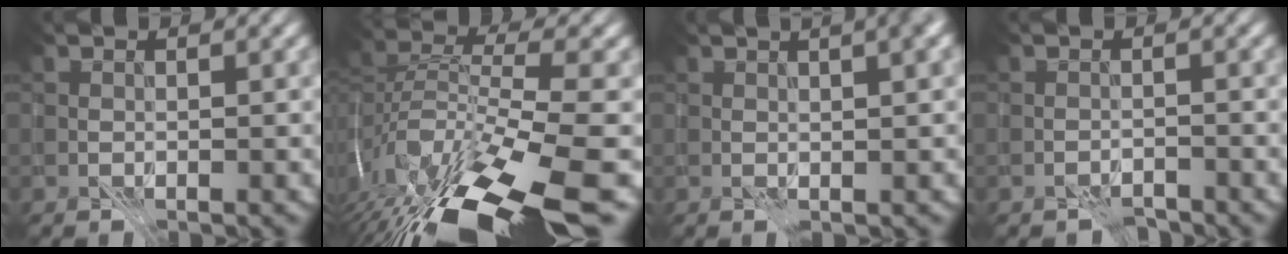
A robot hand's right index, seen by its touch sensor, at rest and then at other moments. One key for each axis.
{"total": 12.7, "fx": -8.0, "fy": 4.0, "fz": 9.0, "tx": -0.179, "ty": 0.003, "tz": -0.127}
{"total": 5.8, "fx": 2.1, "fy": 2.5, "fz": 4.8, "tx": -0.024, "ty": 0.034, "tz": -0.004}
{"total": 1.5, "fx": -1.4, "fy": 0.4, "fz": 0.2, "tx": 0.000, "ty": 0.004, "tz": -0.026}